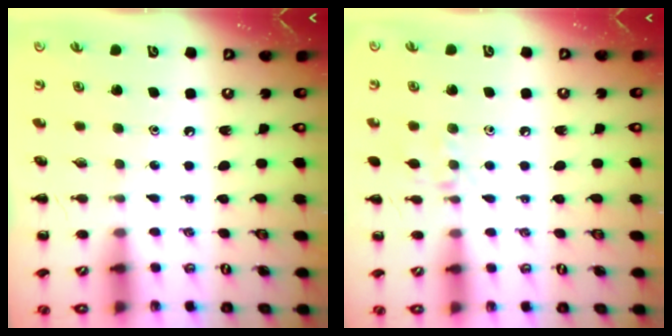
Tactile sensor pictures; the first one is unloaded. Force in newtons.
{"total": 7.2, "press": 7.1, "slide": 1.5}